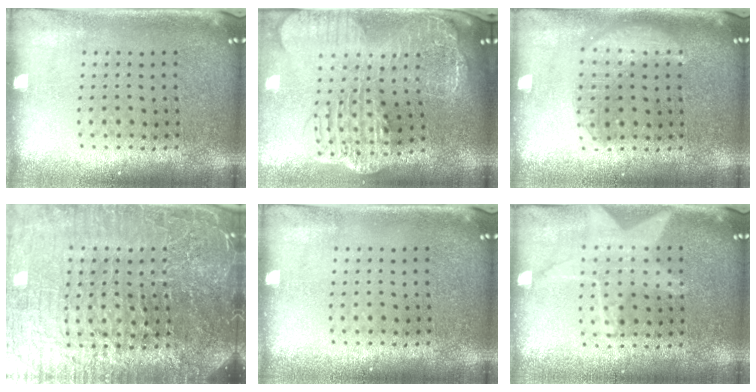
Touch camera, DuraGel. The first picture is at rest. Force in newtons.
{"total": 3.7, "press": 3.0, "slide": 2.2}
{"total": 1.4, "press": 1.4, "slide": 0.1}
{"total": 6.8, "press": 6.0, "slide": 3.3}
{"total": 0.0}
{"total": 1.2, "press": 1.2, "slide": 0.3}